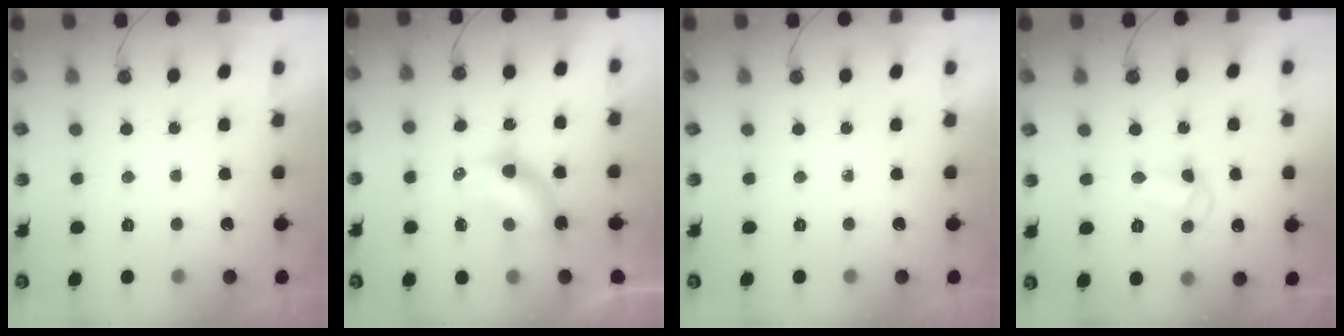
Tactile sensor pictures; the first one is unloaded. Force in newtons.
{"total": 6.9, "press": 6.9, "slide": 0.6}
{"total": 0.0}
{"total": 7.2, "press": 7.2, "slide": 0.6}